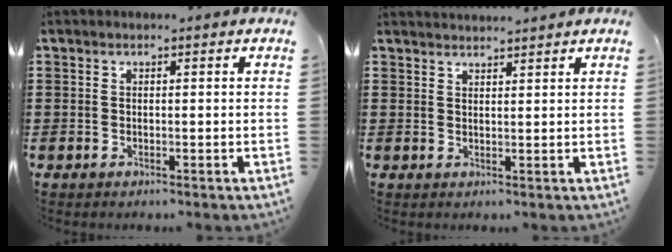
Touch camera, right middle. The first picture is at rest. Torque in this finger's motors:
{"motor_torque": [-0.07, 0.17, -0.04, -0.01]}